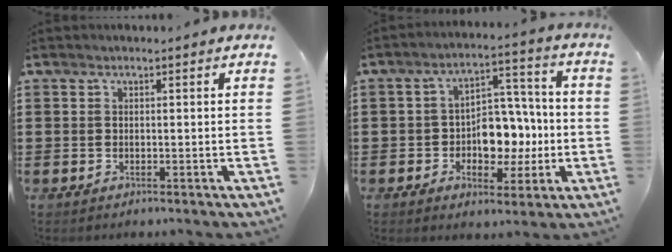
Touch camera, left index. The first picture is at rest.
{"total": 7.5, "force": [-1.1, 5.7, 4.7], "torque": [-0.071, 0.008, -0.023]}